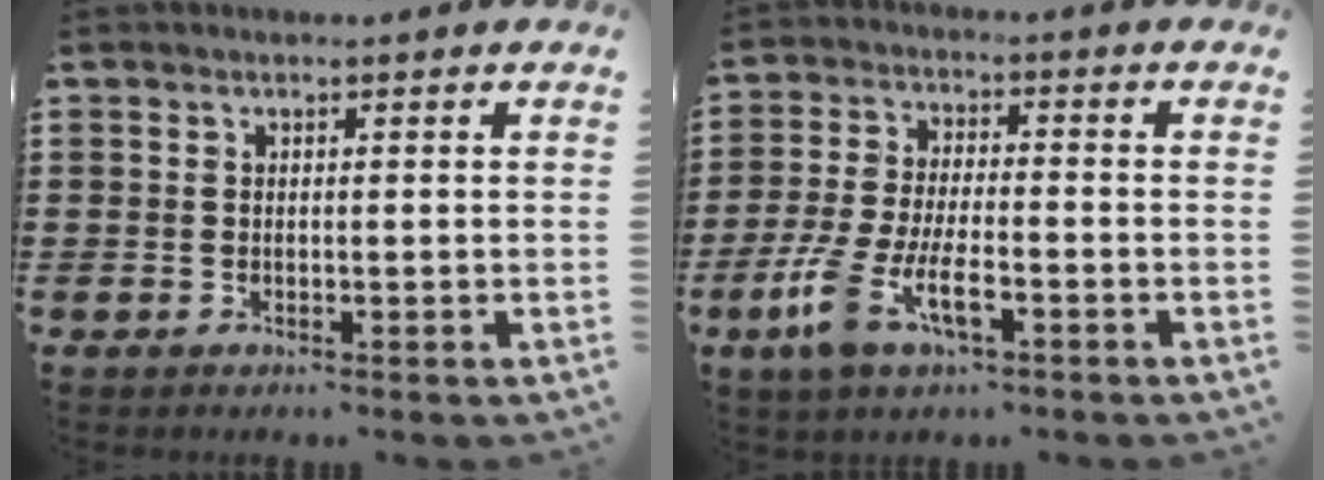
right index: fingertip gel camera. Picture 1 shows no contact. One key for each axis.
{"total": 8.5, "fx": -4.1, "fy": 2.9, "fz": 6.9, "tx": -0.166, "ty": -0.014, "tz": -0.078}